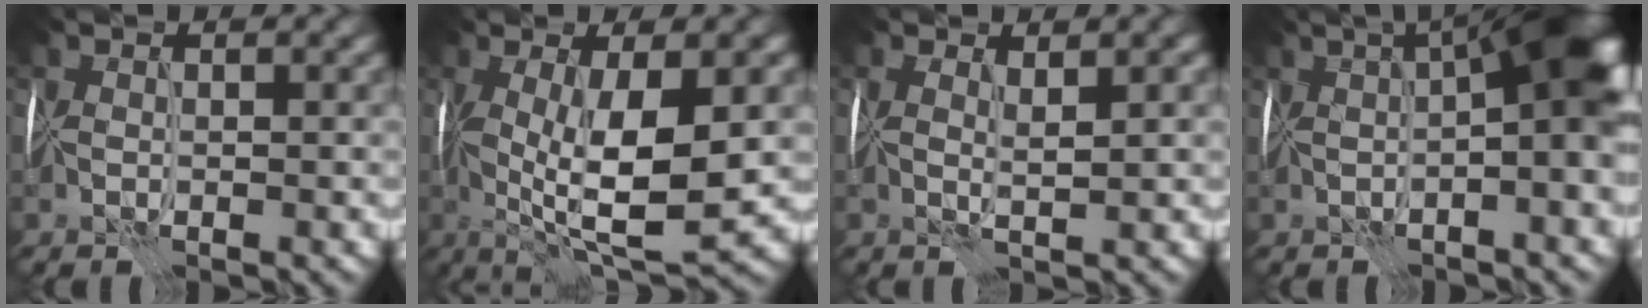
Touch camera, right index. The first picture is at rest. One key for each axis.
{"total": 10.0, "fx": -0.5, "fy": 3.0, "fz": 9.6, "tx": -0.162, "ty": -0.012, "tz": -0.004}
{"total": 1.9, "fx": 1.2, "fy": 0.2, "fz": 1.4, "tx": -0.027, "ty": 0.003, "tz": 0.022}
{"total": 10.7, "fx": 1.6, "fy": 2.7, "fz": 10.3, "tx": -0.134, "ty": 0.026, "tz": 0.025}